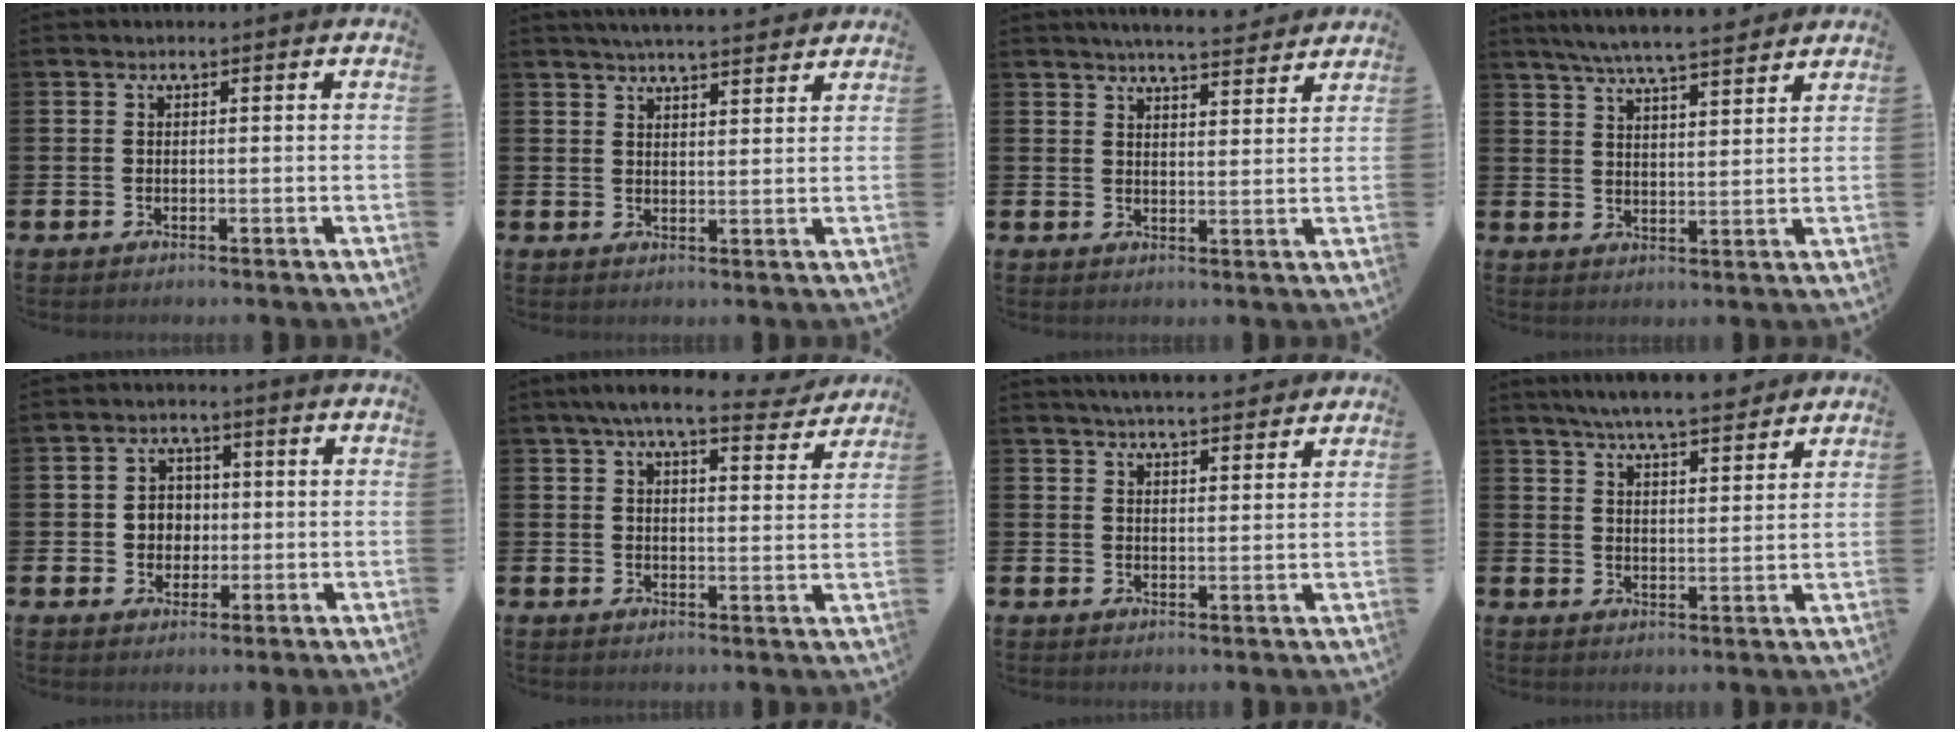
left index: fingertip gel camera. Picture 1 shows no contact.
{"total": 4.4, "force": [4.3, 0.0, 0.7], "torque": [-0.022, -0.016, 0.078]}
{"total": 5.2, "force": [5.1, 0.1, 0.8], "torque": [-0.019, -0.028, 0.090]}
{"total": 6.5, "force": [6.2, 0.2, 2.0], "torque": [-0.055, -0.028, 0.110]}
{"total": 3.6, "force": [0.4, 3.4, 1.1], "torque": [-0.022, 0.006, -0.001]}
{"total": 7.1, "force": [6.1, 1.1, 3.3], "torque": [-0.061, -0.026, 0.105]}
{"total": 4.5, "force": [4.5, 0.0, 0.6], "torque": [-0.020, -0.019, 0.082]}
{"total": 6.4, "force": [6.1, 0.2, 1.8], "torque": [-0.051, -0.029, 0.108]}